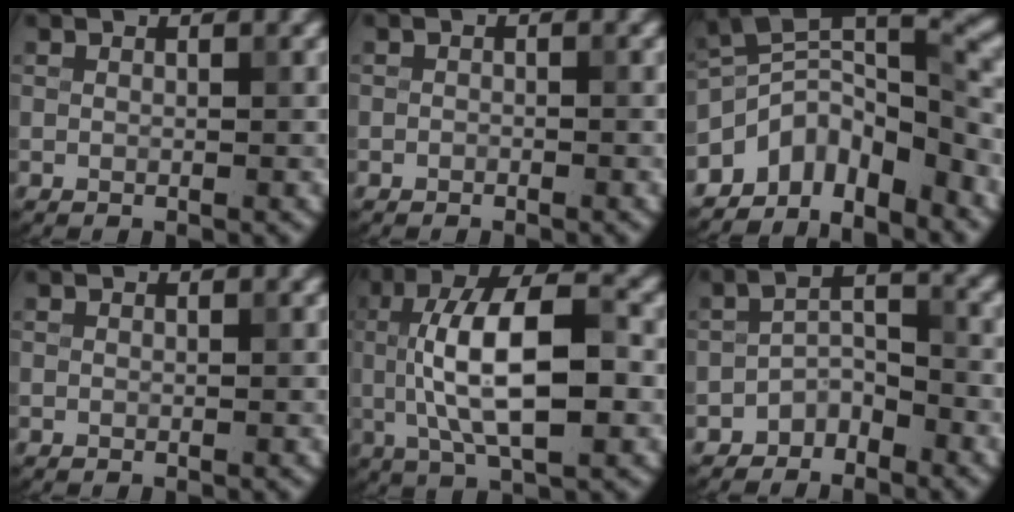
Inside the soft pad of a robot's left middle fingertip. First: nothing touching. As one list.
[{"total": 0.7, "force": [-0.5, 0.4, 0.0], "torque": [0.003, 0.000, -0.009]}, {"total": 7.3, "force": [-4.8, 3.4, 4.4], "torque": [-0.048, 0.005, -0.097]}, {"total": 0.0}, {"total": 10.3, "force": [0.3, 3.9, 9.5], "torque": [-0.162, 0.016, 0.004]}, {"total": 3.0, "force": [-2.5, 1.4, 1.0], "torque": [-0.016, 0.014, -0.049]}]